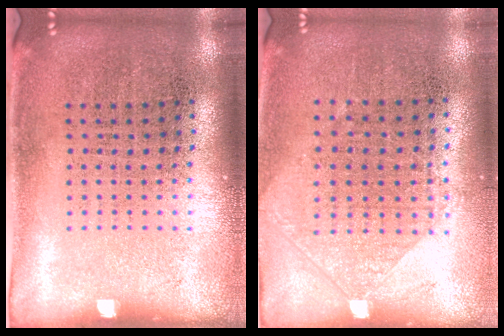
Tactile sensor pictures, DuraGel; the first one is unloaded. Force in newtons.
{"total": 1.0, "press": 0.9, "slide": 0.4}